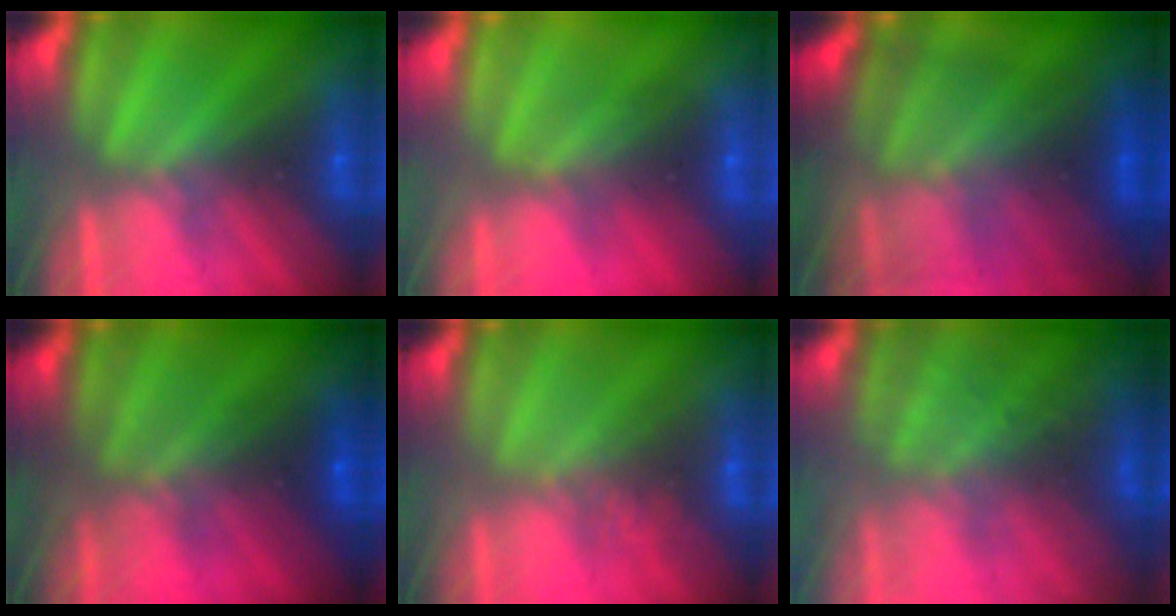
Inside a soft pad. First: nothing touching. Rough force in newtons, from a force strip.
{"total": 2.5}
{"total": 7.6}
{"total": 7.0}
{"total": 2.9}
{"total": 5.7}